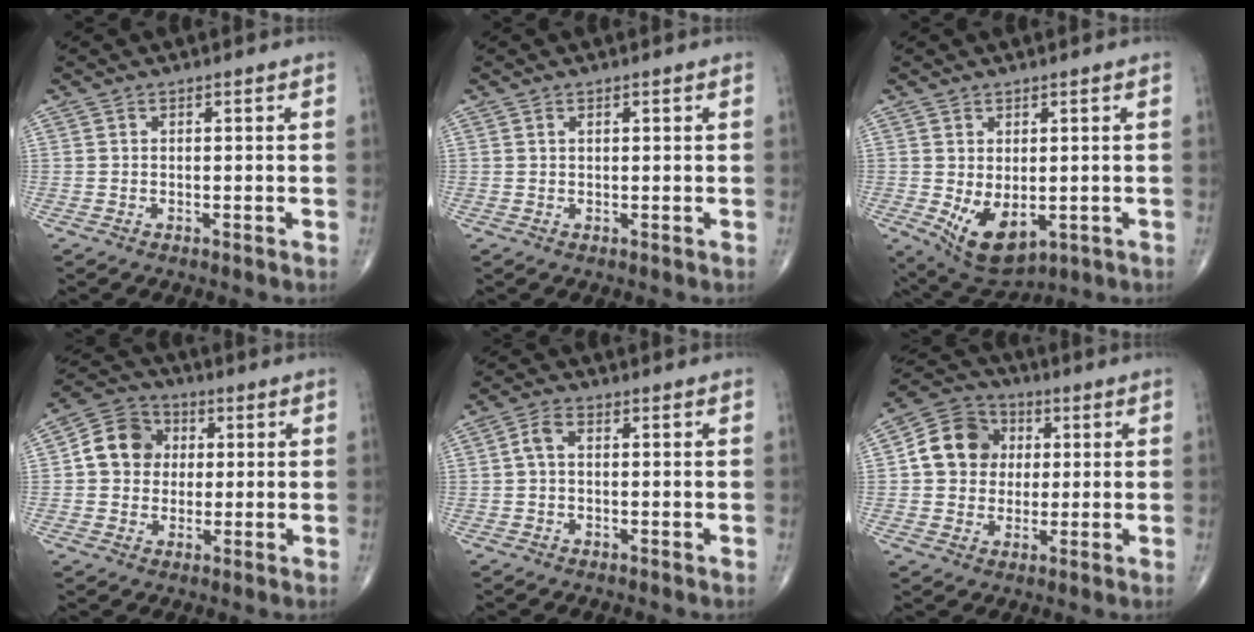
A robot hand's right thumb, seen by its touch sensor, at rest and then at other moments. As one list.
[{"total": 0.7, "force": [0.3, 0.3, 0.5], "torque": [-0.007, 0.002, 0.006]}, {"total": 8.9, "force": [-1.6, 5.0, 7.1], "torque": [-0.108, -0.011, -0.004]}, {"total": 9.5, "force": [1.2, 8.2, 4.6], "torque": [-0.058, 0.014, 0.008]}, {"total": 2.7, "force": [0.2, 1.6, 2.2], "torque": [-0.044, 0.010, -0.002]}, {"total": 11.3, "force": [1.7, 9.8, 5.4], "torque": [-0.071, 0.013, 0.017]}]